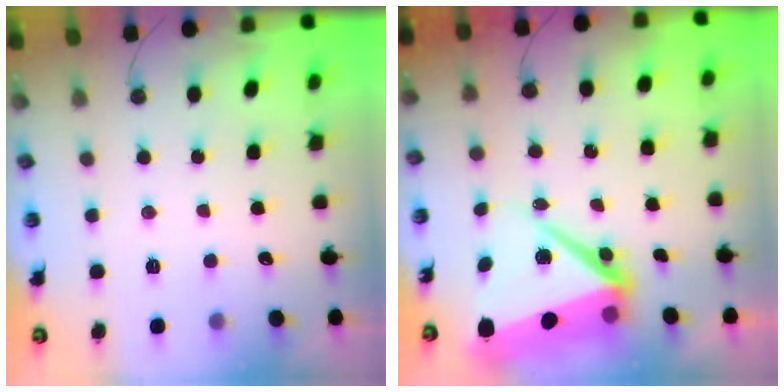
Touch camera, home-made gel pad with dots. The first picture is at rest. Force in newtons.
{"total": 11.7, "press": 11.6, "slide": 2.0}